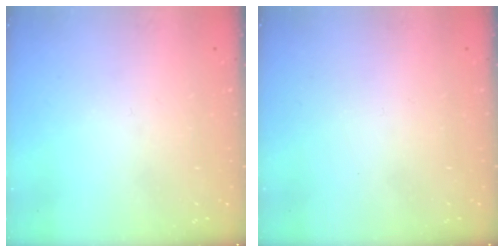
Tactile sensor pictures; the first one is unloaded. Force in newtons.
{"total": 1.7, "press": 1.6, "slide": 0.1}